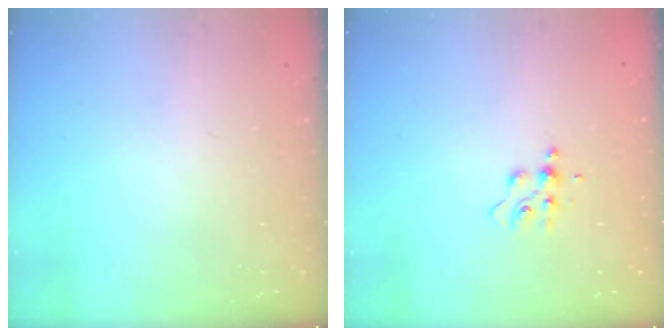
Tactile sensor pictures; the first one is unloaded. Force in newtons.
{"total": 6.0, "press": 6.0, "slide": 0.7}